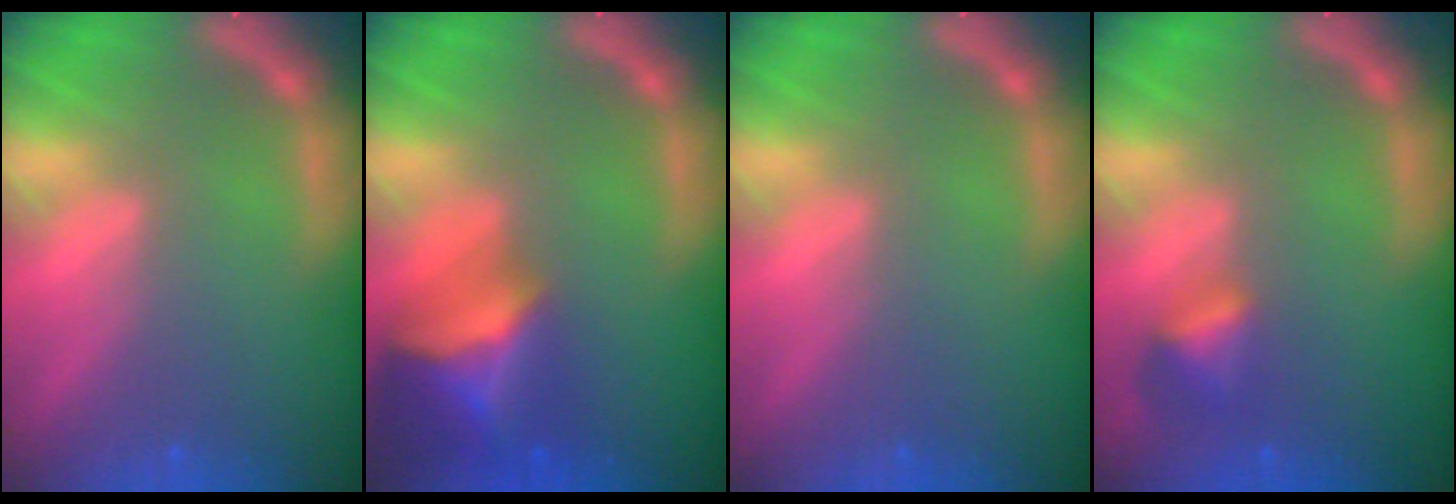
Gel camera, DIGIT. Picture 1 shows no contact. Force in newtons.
{"total": 8.0}
{"total": 0.0}
{"total": 2.4}